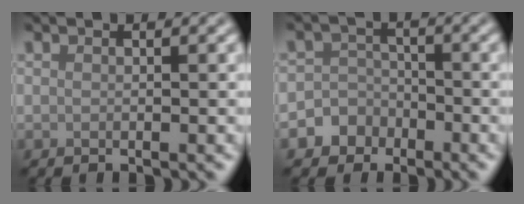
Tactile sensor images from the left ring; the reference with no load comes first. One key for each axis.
{"total": 4.3, "fx": -2.3, "fy": 3.6, "fz": 0.2, "tx": 0.030, "ty": 0.000, "tz": -0.057}